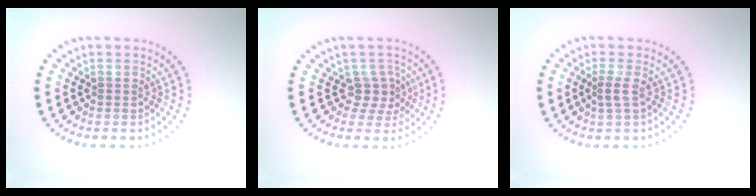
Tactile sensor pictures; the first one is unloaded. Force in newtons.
{"total": 2.2, "press": 1.6, "slide": 1.4}
{"total": 1.2, "press": 0.9, "slide": 0.8}